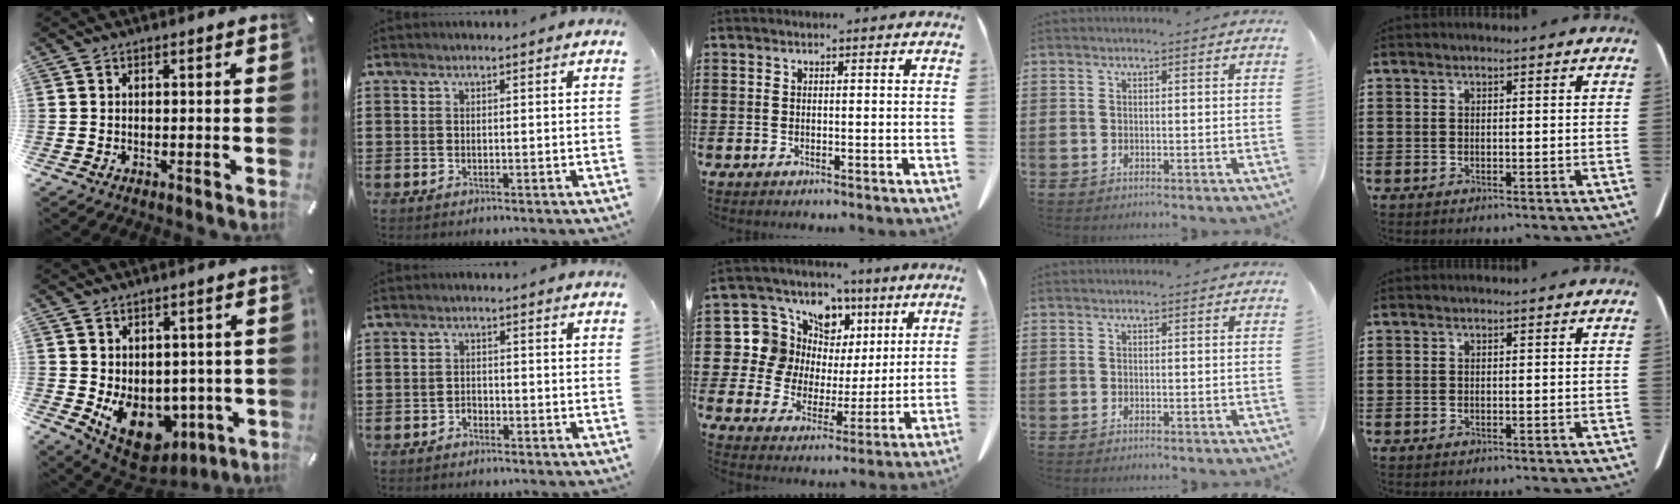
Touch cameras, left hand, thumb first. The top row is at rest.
{"thumb": {"total": 11.2, "force": [-3.0, 9.1, 5.8], "torque": [-0.071, -0.007, -0.042]}, "index": {"total": 1.3, "force": [-1.1, 0.6, 0.1], "torque": [-0.009, 0.001, -0.025]}, "middle": {"total": 9.3, "force": [4.0, 8.2, 1.9], "torque": [-0.090, -0.024, 0.079]}}